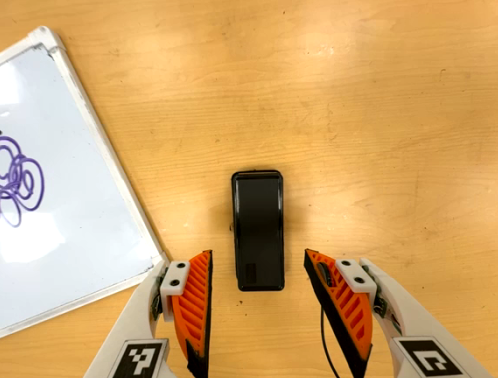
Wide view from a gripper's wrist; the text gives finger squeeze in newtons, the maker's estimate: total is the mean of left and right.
{"total": 0.0}